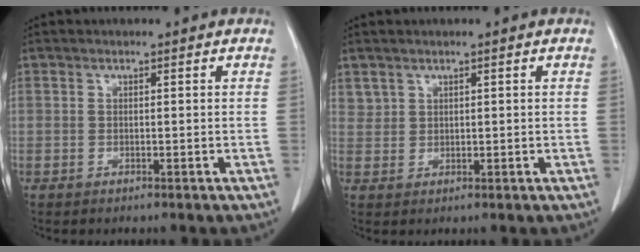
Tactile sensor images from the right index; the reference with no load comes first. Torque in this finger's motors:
{"motor_torque": [-0.07, 0.15, -0.08, 0.00]}